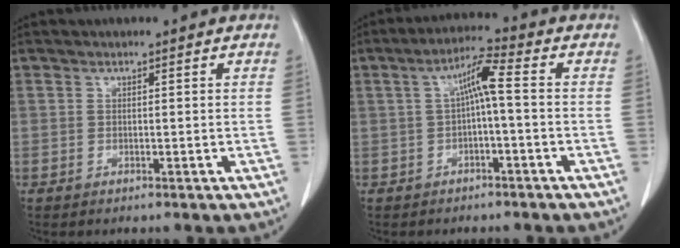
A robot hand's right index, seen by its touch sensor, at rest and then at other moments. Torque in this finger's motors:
{"motor_torque": [0.75, -0.08, 0.32, 0.11]}